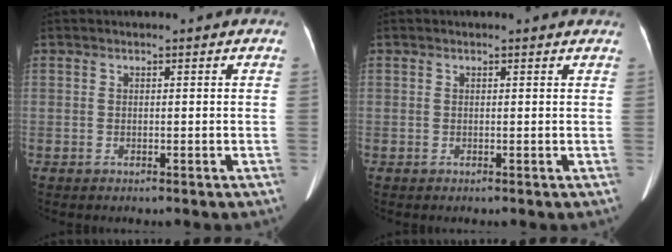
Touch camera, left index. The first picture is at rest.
{"total": 1.3, "force": [1.2, 0.3, 0.2], "torque": [-0.008, -0.001, 0.000]}